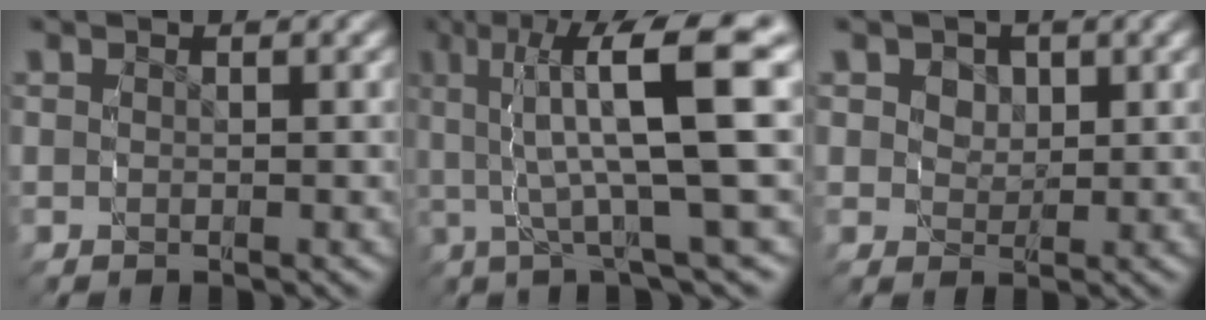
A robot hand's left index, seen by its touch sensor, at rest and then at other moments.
{"total": 10.6, "force": [2.1, 3.6, 9.8], "torque": [-0.144, 0.021, 0.022]}
{"total": 3.4, "force": [0.9, 2.9, 1.5], "torque": [-0.037, -0.018, 0.022]}